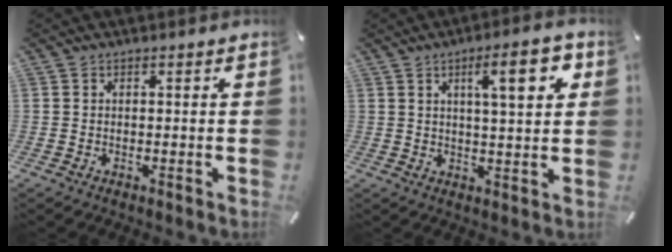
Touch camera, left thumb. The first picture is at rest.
{"total": 11.0, "force": [4.3, 2.7, 9.8], "torque": [-0.146, -0.010, 0.059]}